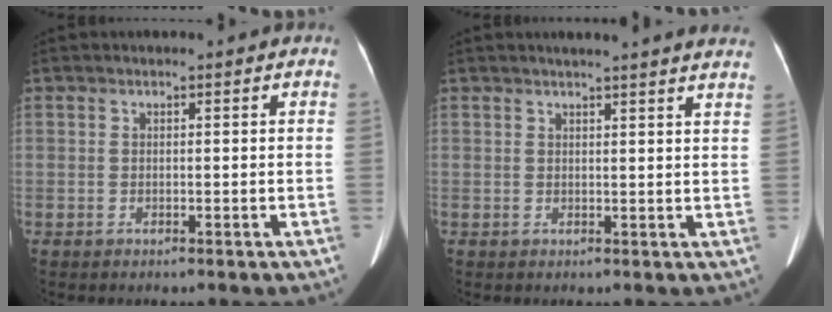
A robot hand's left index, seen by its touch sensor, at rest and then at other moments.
{"total": 11.4, "force": [10.4, 0.0, 4.8], "torque": [-0.060, -0.003, 0.106]}